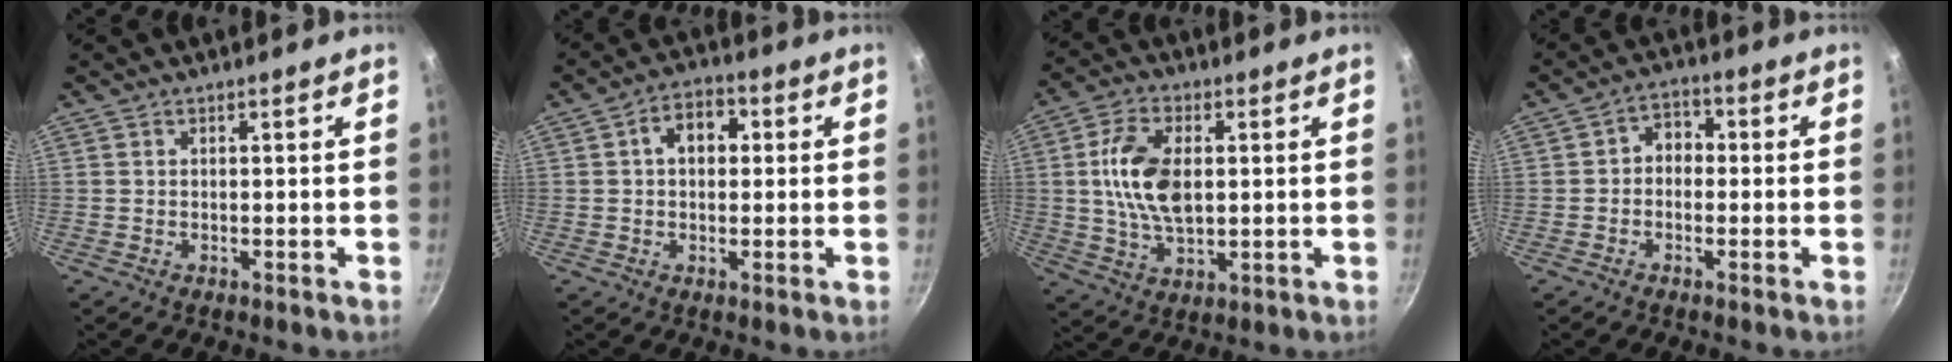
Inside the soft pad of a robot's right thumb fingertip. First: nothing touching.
{"total": 6.9, "force": [1.3, 4.9, 4.7], "torque": [-0.041, 0.016, 0.010]}
{"total": 12.1, "force": [1.5, 7.0, 9.8], "torque": [-0.170, 0.004, 0.026]}
{"total": 4.6, "force": [-0.4, 3.7, 2.7], "torque": [-0.012, 0.017, -0.018]}